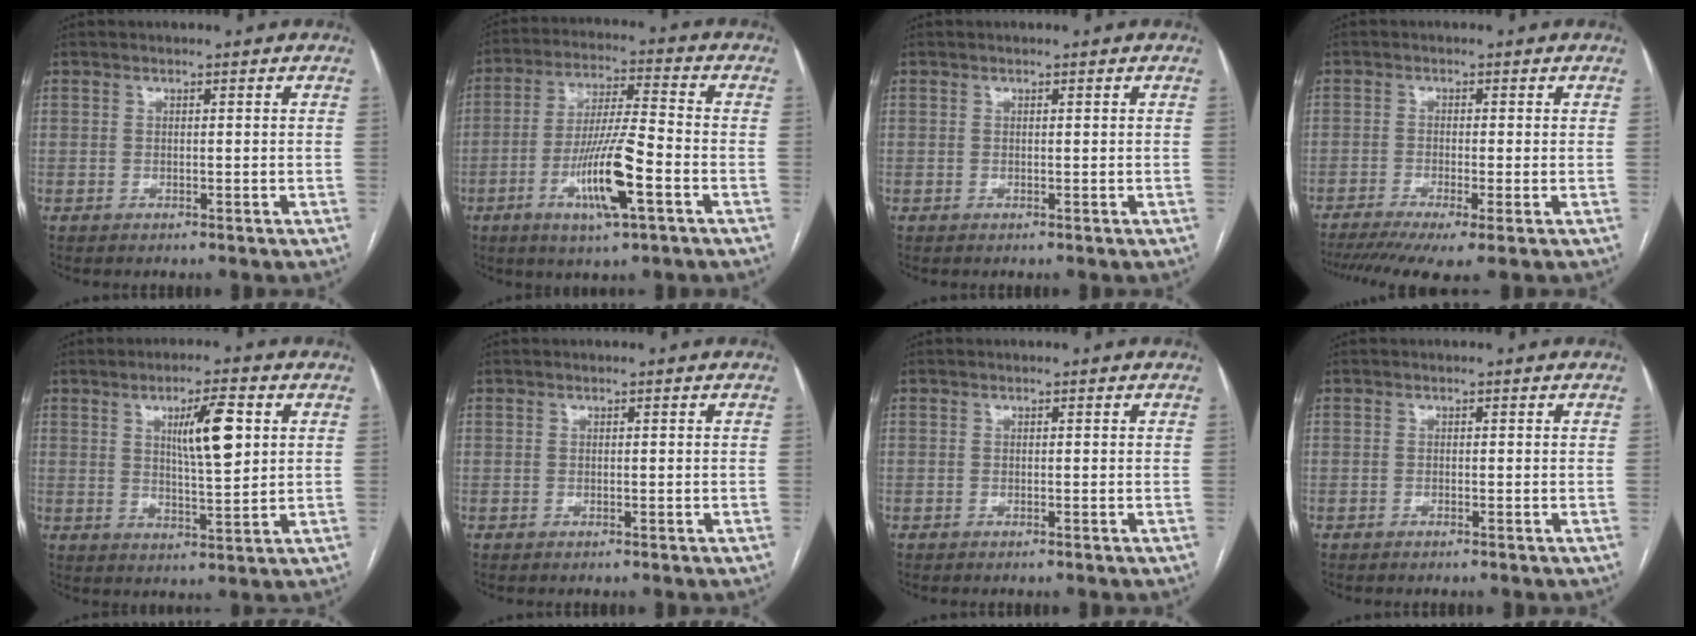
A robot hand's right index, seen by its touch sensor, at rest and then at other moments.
{"total": 12.2, "force": [-4.5, 1.0, 11.3], "torque": [-0.213, -0.009, -0.081]}
{"total": 0.0}
{"total": 9.3, "force": [-6.1, 1.1, 7.0], "torque": [-0.117, -0.013, -0.100]}
{"total": 8.1, "force": [2.6, 1.2, 7.6], "torque": [-0.126, 0.001, 0.045]}
{"total": 0.0}
{"total": 0.0}
{"total": 0.0}